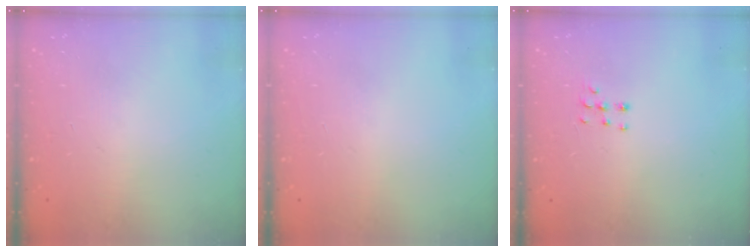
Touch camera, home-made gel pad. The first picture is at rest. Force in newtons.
{"total": 0.0}
{"total": 4.4, "press": 4.3, "slide": 0.9}